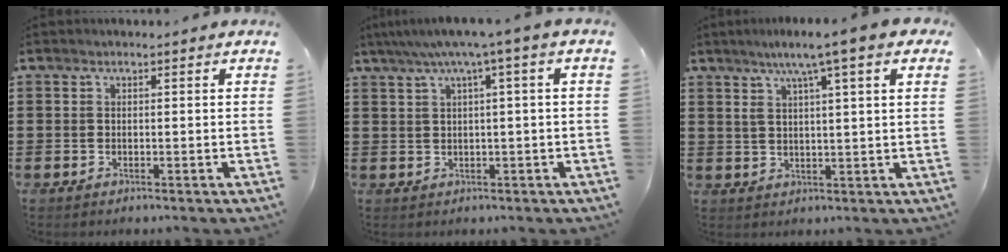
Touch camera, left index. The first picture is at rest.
{"total": 4.0, "force": [0.8, -0.5, 3.8], "torque": [-0.076, -0.004, 0.008]}
{"total": 6.4, "force": [3.7, 0.1, 5.2], "torque": [-0.113, -0.003, 0.057]}